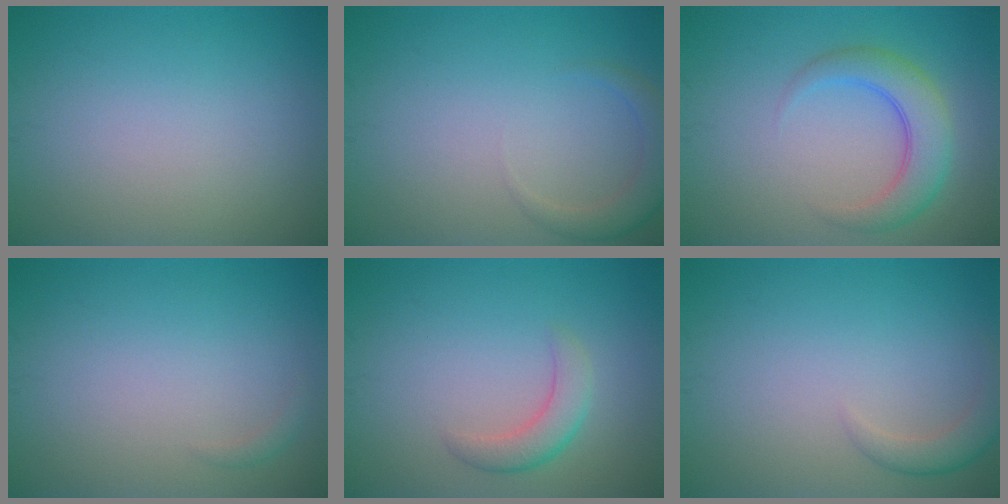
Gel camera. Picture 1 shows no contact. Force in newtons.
{"total": 2.3, "press": 2.3, "slide": 0.1}
{"total": 4.3, "press": 4.3, "slide": 0.2}
{"total": 0.6, "press": 0.6, "slide": 0.1}
{"total": 2.5, "press": 2.5, "slide": 0.0}
{"total": 2.0, "press": 2.0, "slide": 0.1}